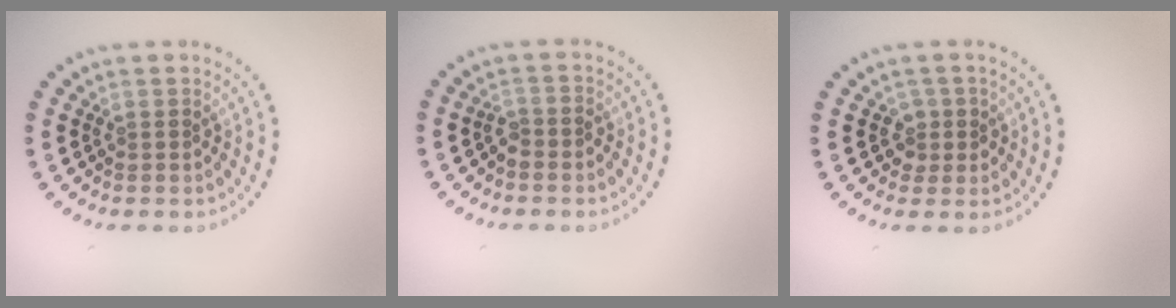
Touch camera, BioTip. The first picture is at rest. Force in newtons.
{"total": 1.3, "press": 1.1, "slide": 0.6}
{"total": 1.4, "press": 1.2, "slide": 0.6}